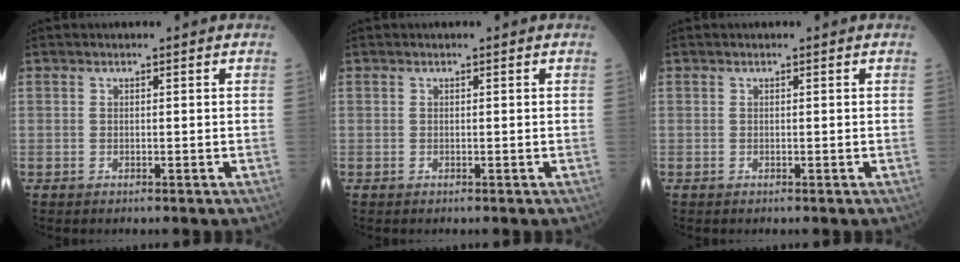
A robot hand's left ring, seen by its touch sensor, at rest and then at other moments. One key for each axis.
{"total": 0.0}
{"total": 0.0}